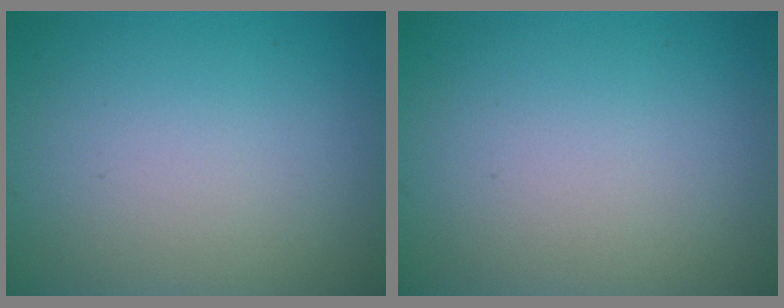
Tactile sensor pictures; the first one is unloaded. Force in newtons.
{"total": 0.0}